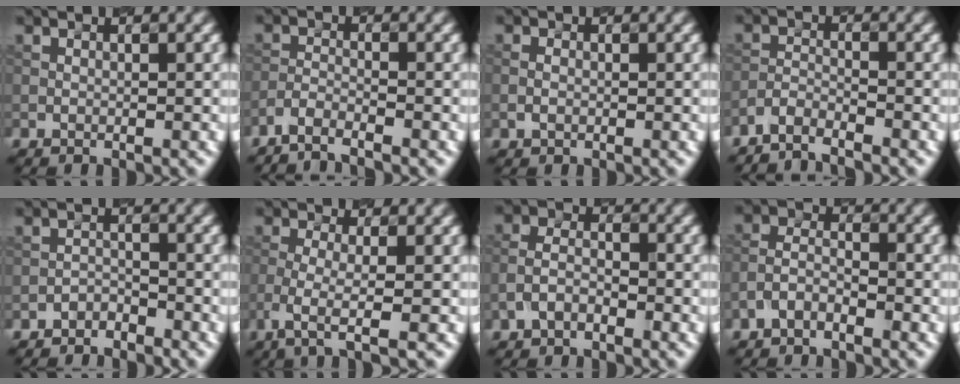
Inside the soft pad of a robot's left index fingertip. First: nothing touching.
{"total": 2.4, "force": [-2.2, 0.4, 1.0], "torque": [-0.021, 0.002, -0.050]}
{"total": 0.8, "force": [-0.2, 0.6, 0.4], "torque": [-0.011, 0.005, -0.006]}
{"total": 2.4, "force": [-2.3, 0.3, 0.5], "torque": [-0.013, 0.002, -0.053]}
{"total": 1.5, "force": [-1.4, 0.4, -0.1], "torque": [0.003, 0.007, -0.028]}
{"total": 3.7, "force": [-1.8, 0.8, 3.1], "torque": [-0.064, -0.003, -0.041]}
{"total": 2.8, "force": [-1.5, 1.8, 1.6], "torque": [-0.033, 0.011, -0.033]}
{"total": 2.9, "force": [-1.8, 1.6, 1.6], "torque": [-0.030, 0.012, -0.041]}